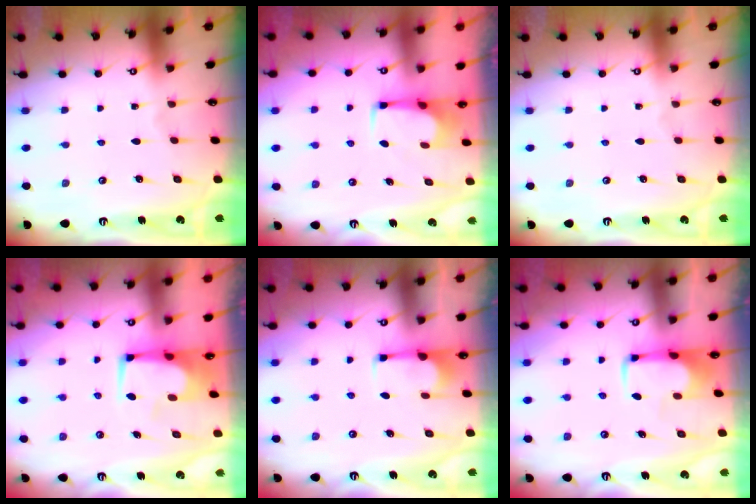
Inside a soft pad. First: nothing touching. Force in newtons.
{"total": 2.7, "press": 2.6, "slide": 0.4}
{"total": 0.0}
{"total": 1.5, "press": 1.5, "slide": 0.2}
{"total": 0.0}
{"total": 2.0, "press": 2.0, "slide": 0.4}